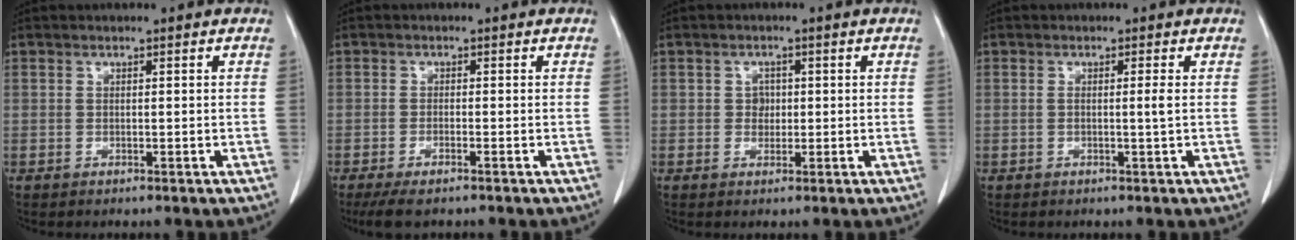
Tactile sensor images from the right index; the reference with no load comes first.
{"total": 4.3, "force": [-3.2, 0.7, 2.7], "torque": [-0.047, -0.009, -0.053]}
{"total": 1.8, "force": [0.1, 1.6, 0.9], "torque": [-0.009, 0.003, 0.001]}
{"total": 1.3, "force": [-0.1, -0.4, 1.2], "torque": [-0.020, -0.001, -0.002]}